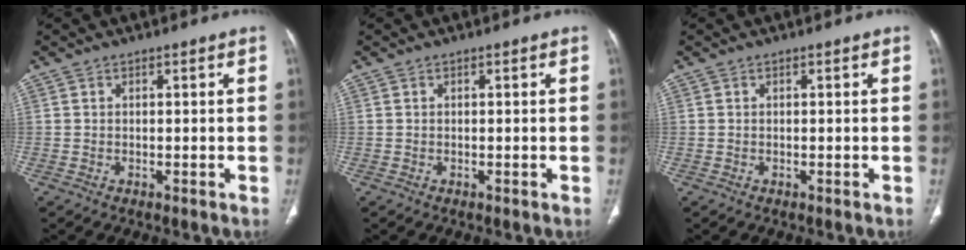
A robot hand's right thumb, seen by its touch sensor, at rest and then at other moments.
{"total": 0.0}
{"total": 0.0}